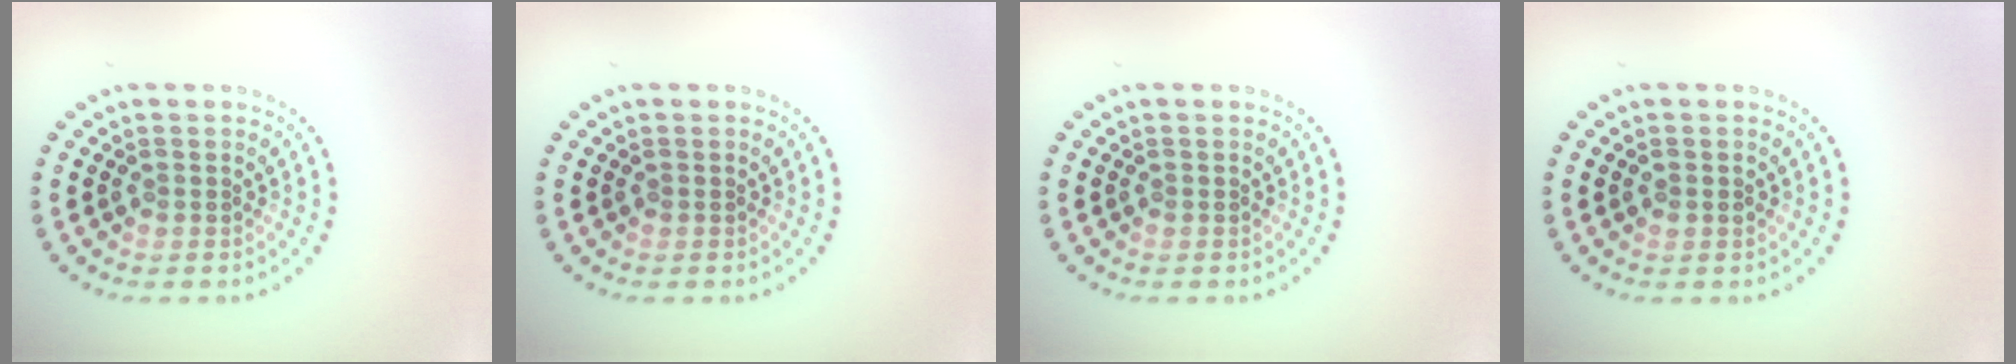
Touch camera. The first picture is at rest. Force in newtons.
{"total": 0.0}
{"total": 0.0}
{"total": 0.9, "press": 0.9, "slide": 0.1}